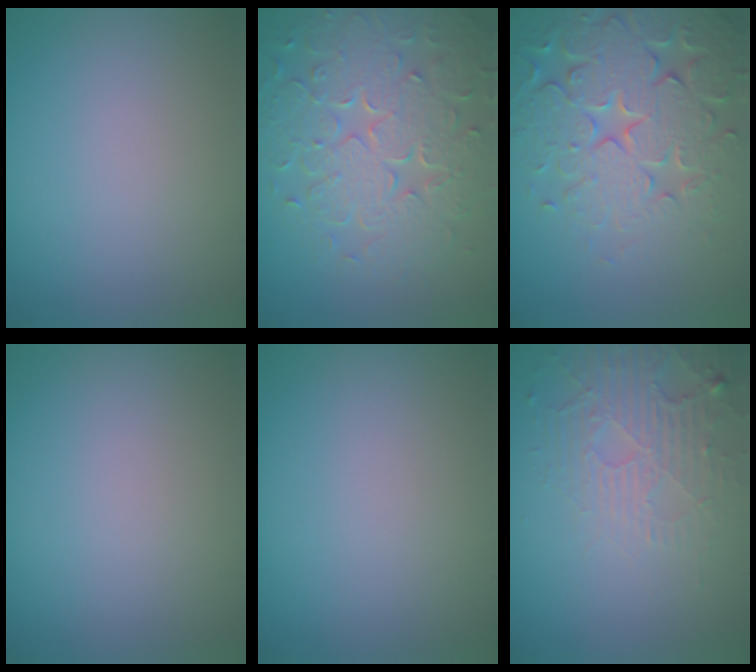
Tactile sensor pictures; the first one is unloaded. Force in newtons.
{"total": 8.6, "press": 6.1, "slide": 6.1}
{"total": 7.7, "press": 7.6, "slide": 1.6}
{"total": 0.0}
{"total": 0.0}
{"total": 5.3, "press": 3.3, "slide": 4.1}